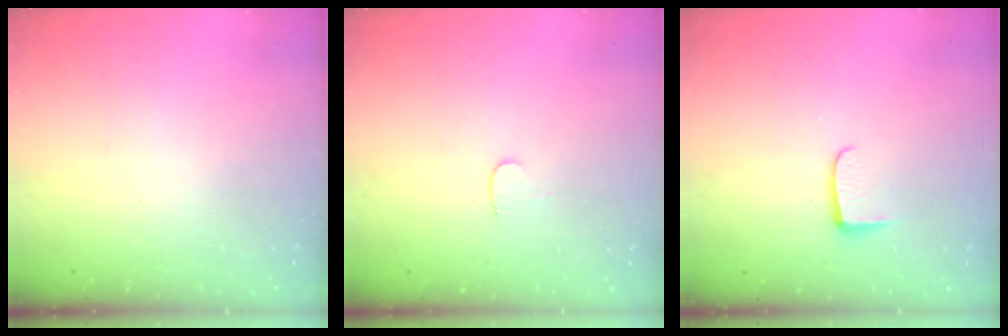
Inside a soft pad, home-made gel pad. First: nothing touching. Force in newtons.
{"total": 3.8, "press": 3.7, "slide": 0.4}
{"total": 6.2, "press": 6.1, "slide": 0.8}